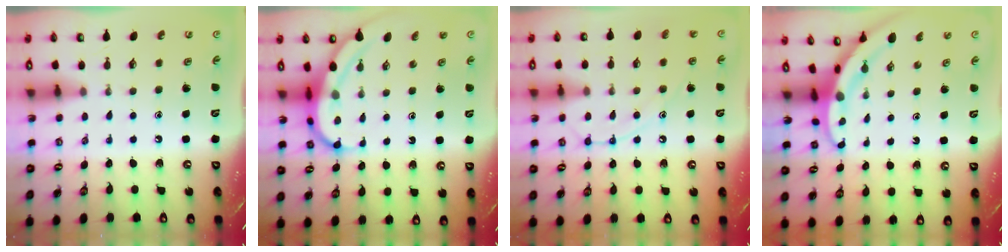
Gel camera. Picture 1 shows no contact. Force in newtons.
{"total": 6.5, "press": 6.4, "slide": 0.7}
{"total": 11.6, "press": 11.5, "slide": 1.0}
{"total": 3.3, "press": 3.3, "slide": 0.2}